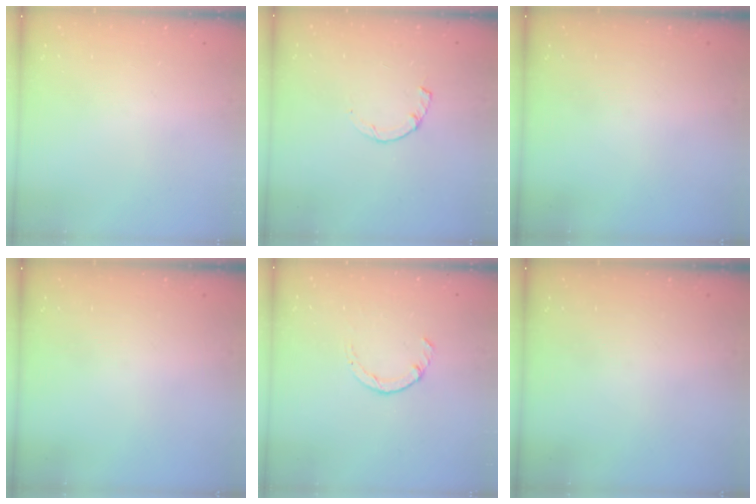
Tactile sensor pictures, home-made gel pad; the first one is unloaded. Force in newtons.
{"total": 1.0, "press": 0.9, "slide": 0.2}
{"total": 0.0}
{"total": 0.0}
{"total": 2.2, "press": 2.1, "slide": 0.4}
{"total": 0.0}